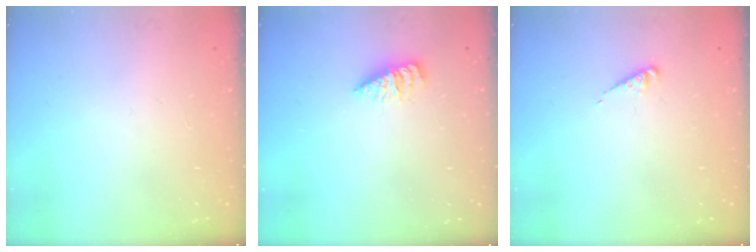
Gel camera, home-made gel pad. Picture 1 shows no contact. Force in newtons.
{"total": 1.8, "press": 1.8, "slide": 0.2}
{"total": 2.4, "press": 2.4, "slide": 0.3}